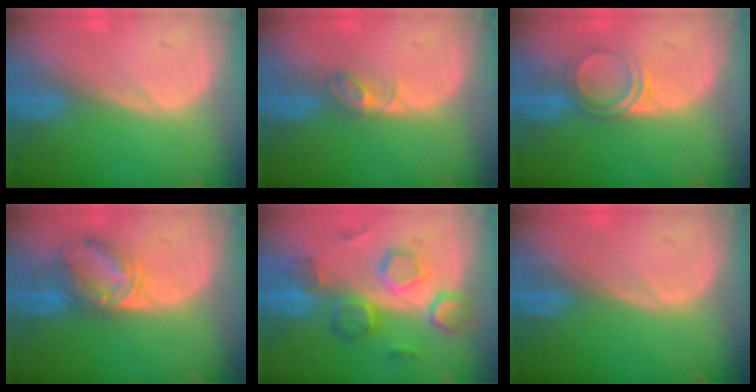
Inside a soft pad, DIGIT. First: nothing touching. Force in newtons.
{"total": 2.4, "press": 2.4, "slide": 0.4}
{"total": 3.8, "press": 3.6, "slide": 1.3}
{"total": 6.3, "press": 6.1, "slide": 1.6}
{"total": 8.3, "press": 8.2, "slide": 1.4}
{"total": 0.0}